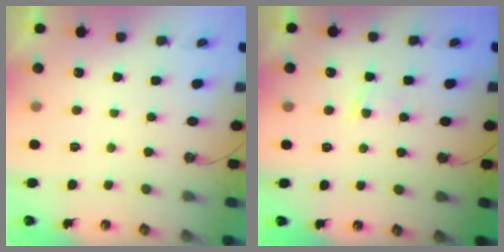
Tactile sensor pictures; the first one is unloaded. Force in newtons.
{"total": 1.6, "press": 1.6, "slide": 0.3}